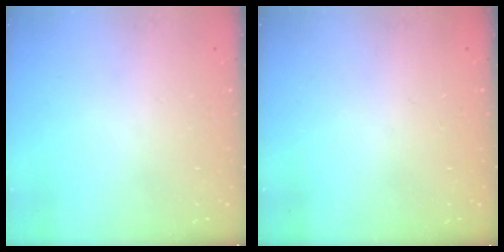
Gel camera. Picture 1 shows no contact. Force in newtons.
{"total": 0.0}